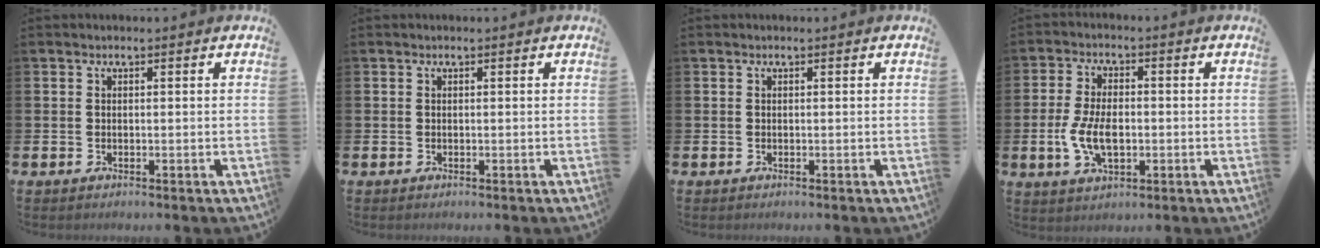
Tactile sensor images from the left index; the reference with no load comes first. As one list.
[{"total": 0.0}, {"total": 0.0}, {"total": 6.3, "force": [-0.9, 3.4, 5.2], "torque": [-0.104, -0.001, -0.021]}]